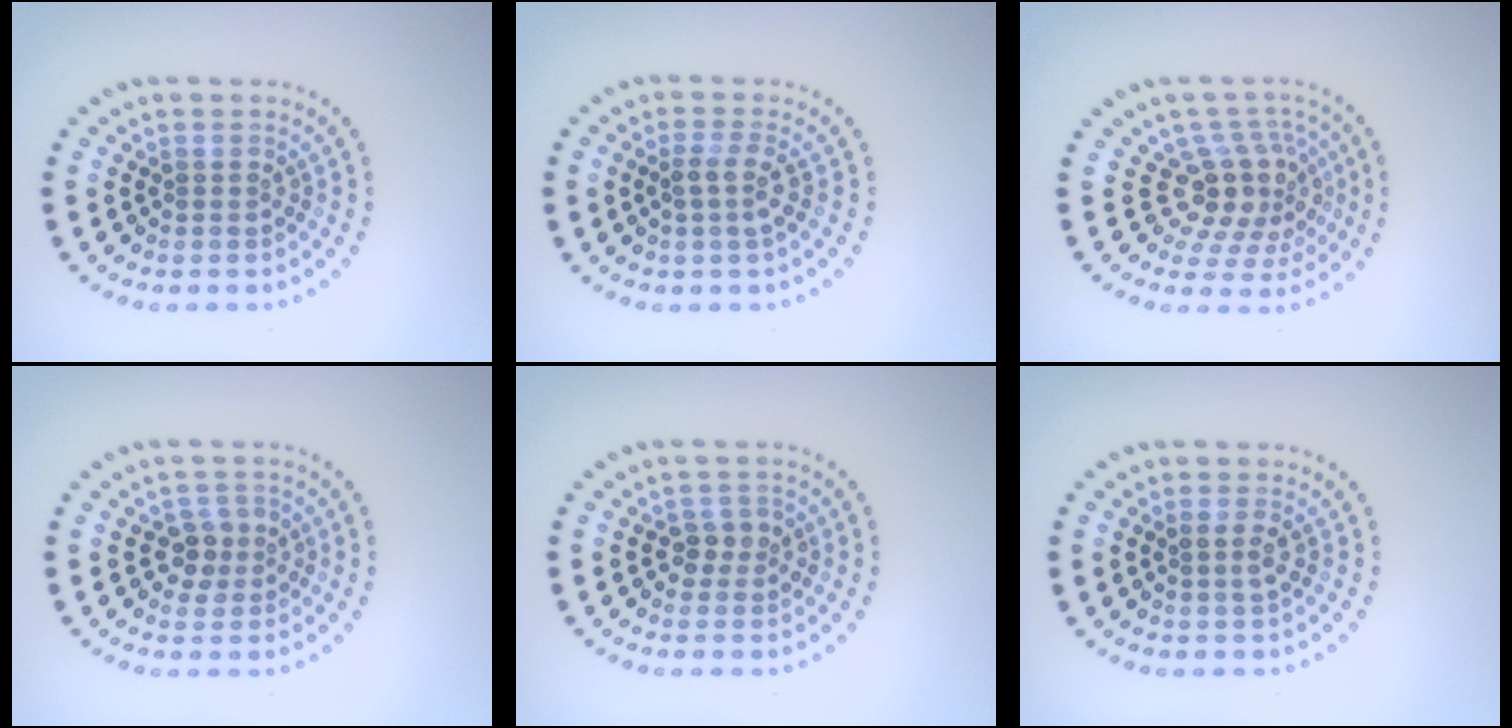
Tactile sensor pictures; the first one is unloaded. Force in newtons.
{"total": 1.9, "press": 1.5, "slide": 1.1}
{"total": 4.4, "press": 3.2, "slide": 3.0}
{"total": 2.4, "press": 2.3, "slide": 0.8}
{"total": 2.0, "press": 2.0, "slide": 0.5}
{"total": 1.4, "press": 1.3, "slide": 0.4}